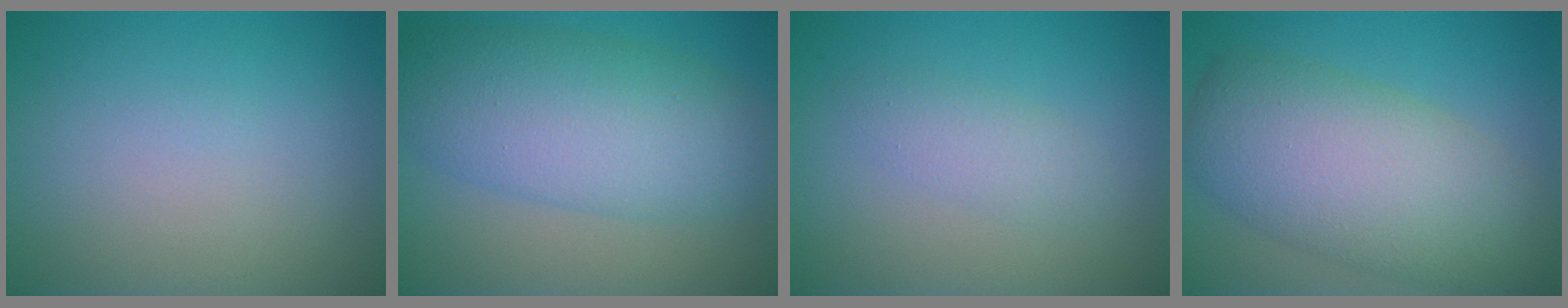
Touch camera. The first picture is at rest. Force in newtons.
{"total": 8.2, "press": 8.1, "slide": 0.2}
{"total": 2.0, "press": 2.0, "slide": 0.2}
{"total": 9.3, "press": 9.3, "slide": 0.3}